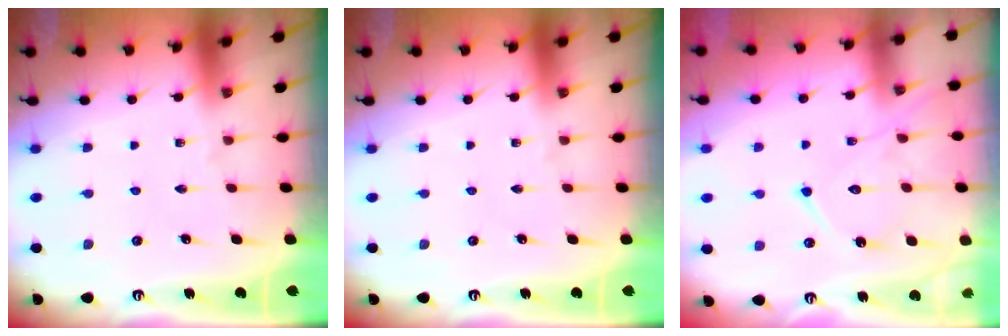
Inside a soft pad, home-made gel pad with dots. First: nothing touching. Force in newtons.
{"total": 0.0}
{"total": 13.3, "press": 13.2, "slide": 0.7}